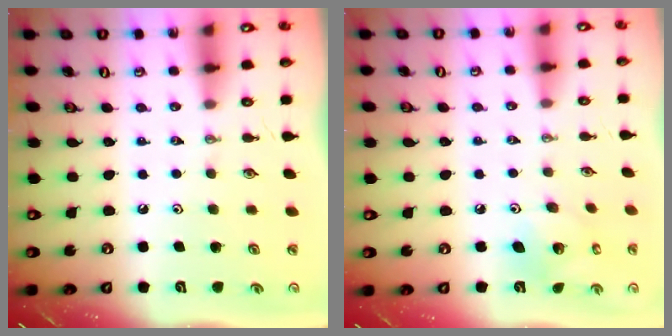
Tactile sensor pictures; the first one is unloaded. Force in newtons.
{"total": 7.4, "press": 7.4, "slide": 0.2}